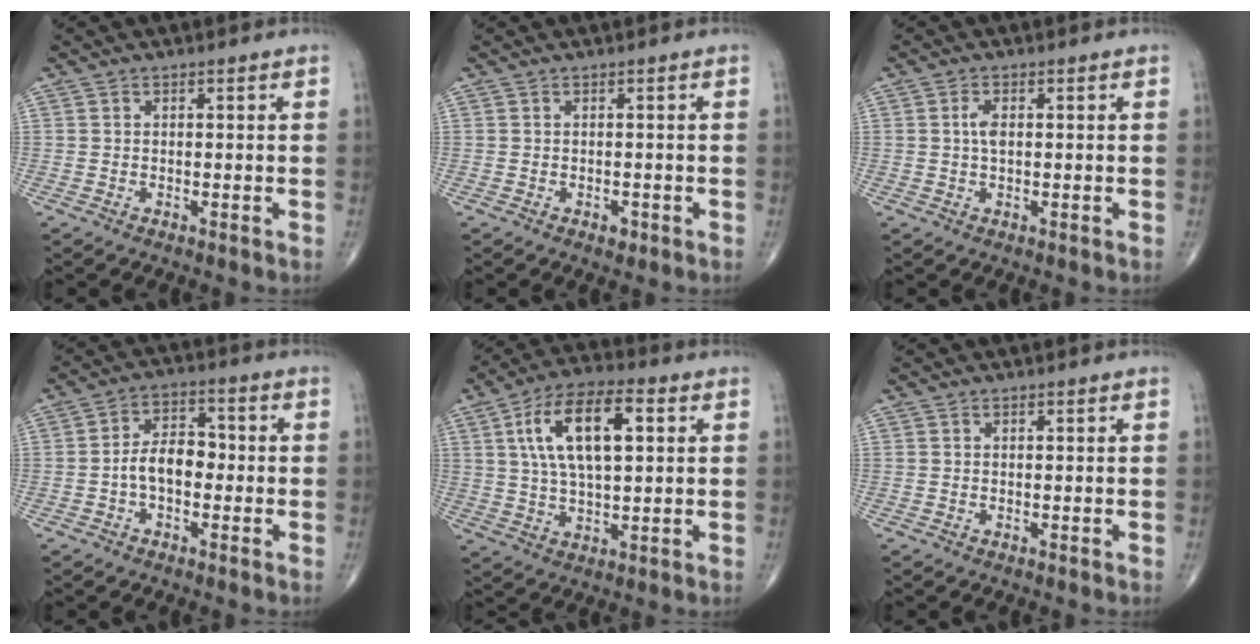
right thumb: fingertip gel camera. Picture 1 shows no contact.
{"total": 1.0, "force": [-0.4, 0.7, 0.7], "torque": [-0.002, 0.001, -0.004]}
{"total": 2.2, "force": [0.2, 1.0, 1.9], "torque": [-0.040, 0.002, 0.001]}
{"total": 7.0, "force": [-1.4, 4.3, 5.3], "torque": [-0.079, 0.031, -0.034]}
{"total": 14.7, "force": [3.9, 6.4, 12.7], "torque": [-0.224, 0.011, 0.067]}
{"total": 0.0}